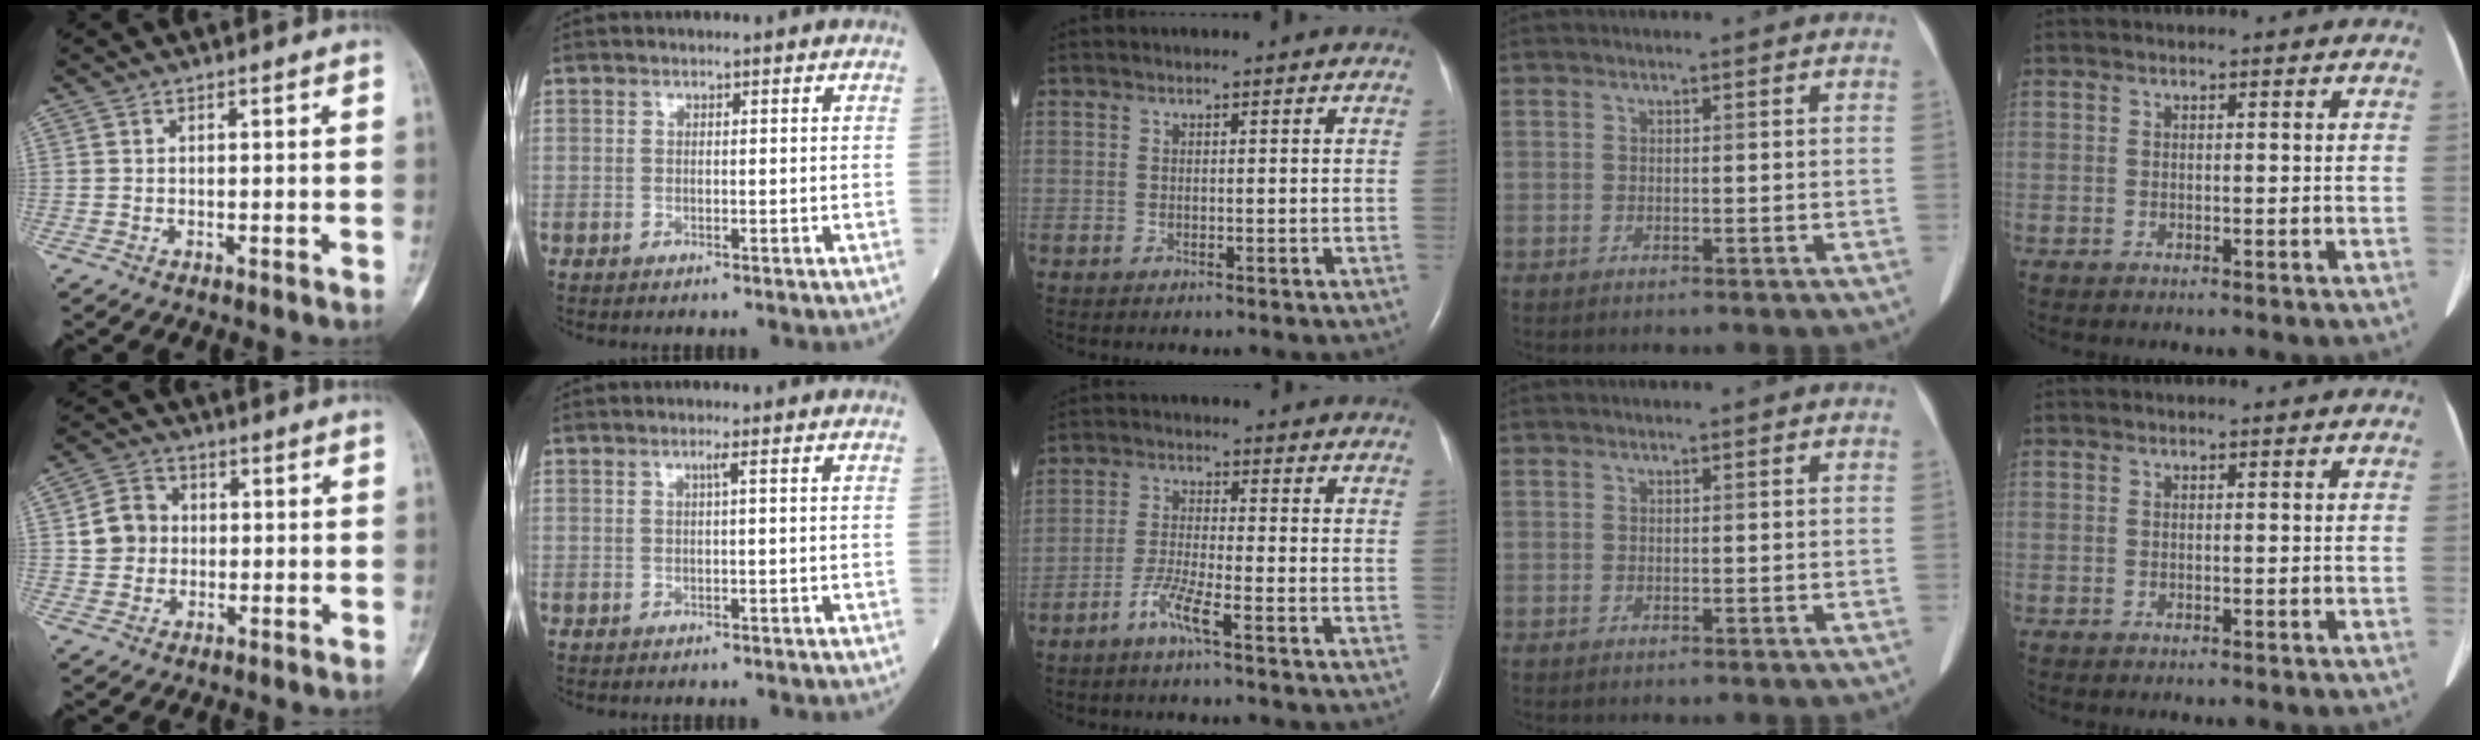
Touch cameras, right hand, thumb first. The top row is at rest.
{"thumb": {"total": 6.5, "force": [0.3, 5.9, 2.7], "torque": [-0.026, 0.010, -0.002]}, "index": {"total": 0.6, "force": [0.2, -0.1, 0.5], "torque": [-0.012, 0.000, 0.005]}, "middle": {"total": 4.6, "force": [-3.0, -0.2, 3.5], "torque": [-0.076, -0.007, -0.064]}}